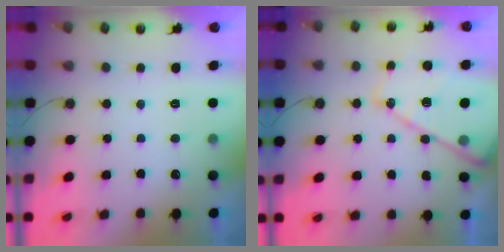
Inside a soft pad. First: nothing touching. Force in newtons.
{"total": 15.8, "press": 15.8, "slide": 1.2}